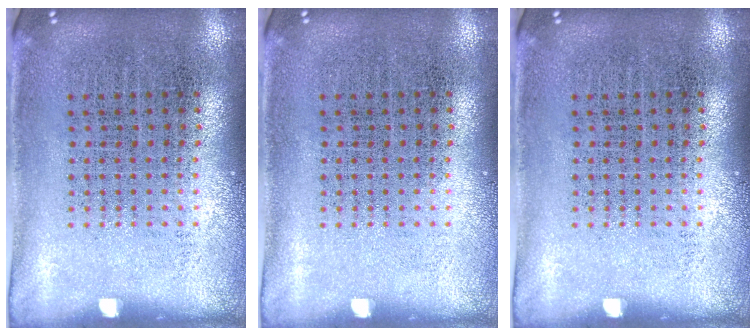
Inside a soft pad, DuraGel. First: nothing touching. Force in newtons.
{"total": 0.0}
{"total": 0.0}